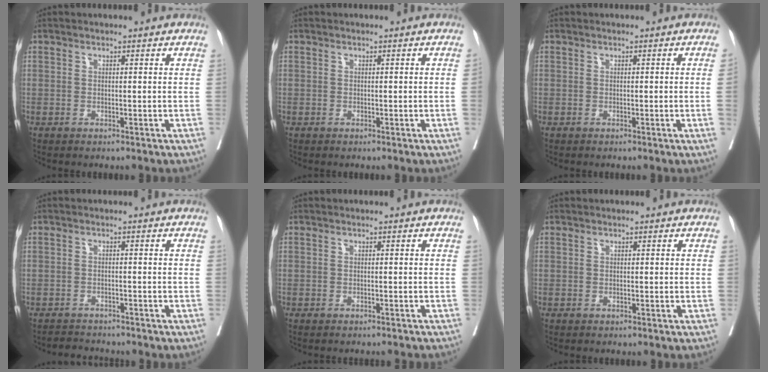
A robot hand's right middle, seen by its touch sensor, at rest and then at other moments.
{"total": 0.0}
{"total": 1.6, "force": [-0.2, -0.6, 1.4], "torque": [-0.025, 0.001, 0.003]}
{"total": 2.8, "force": [-2.7, 0.6, -0.2], "torque": [-0.001, -0.011, -0.045]}
{"total": 3.7, "force": [-3.6, 0.1, 1.0], "torque": [-0.017, -0.011, -0.042]}
{"total": 0.0}